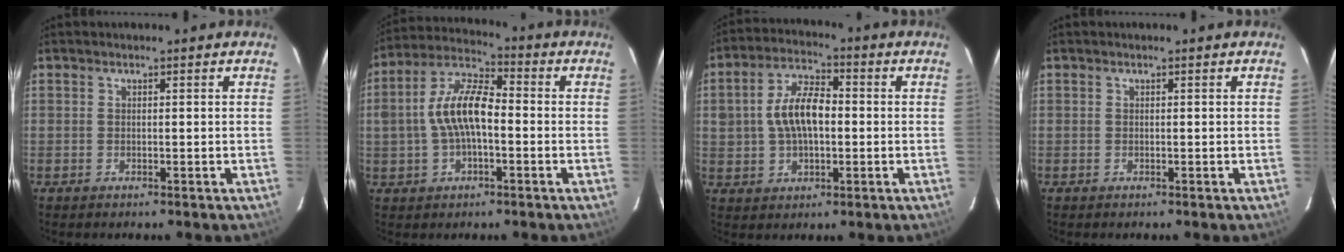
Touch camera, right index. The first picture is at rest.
{"total": 11.1, "force": [-1.1, 5.2, 9.7], "torque": [-0.200, 0.020, -0.021]}
{"total": 9.7, "force": [0.1, 5.4, 8.1], "torque": [-0.160, 0.020, 0.006]}
{"total": 0.0}